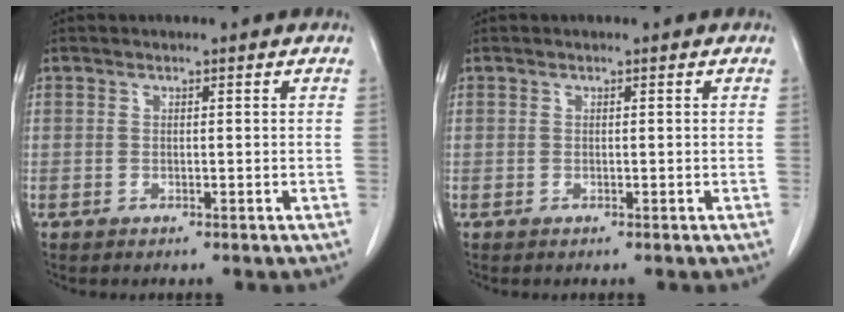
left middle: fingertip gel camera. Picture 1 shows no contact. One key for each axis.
{"total": 0.0}